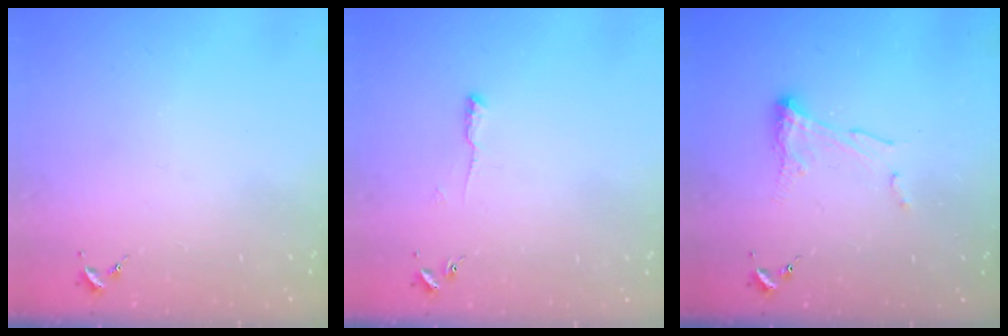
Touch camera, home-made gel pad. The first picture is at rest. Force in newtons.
{"total": 6.2, "press": 6.2, "slide": 0.6}
{"total": 8.2, "press": 8.1, "slide": 0.4}